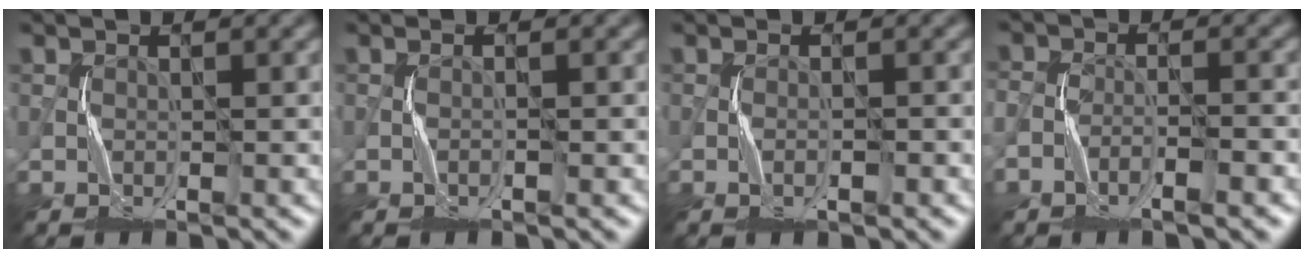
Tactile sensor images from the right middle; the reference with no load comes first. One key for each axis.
{"total": 0.6, "fx": -0.2, "fy": -0.4, "fz": 0.4, "tx": -0.009, "ty": 0.002, "tz": -0.005}
{"total": 0.9, "fx": -0.4, "fy": -0.1, "fz": 0.8, "tx": -0.016, "ty": 0.002, "tz": -0.008}
{"total": 2.6, "fx": -1.7, "fy": 0.7, "fz": 1.9, "tx": -0.029, "ty": 0.005, "tz": -0.034}